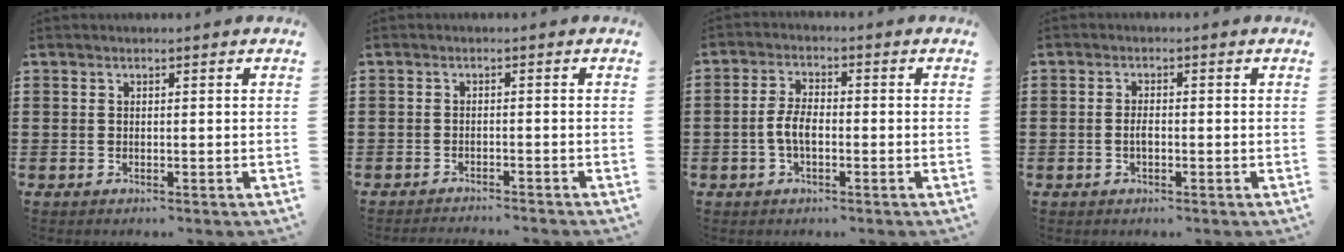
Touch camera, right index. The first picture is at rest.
{"total": 1.6, "force": [-1.6, -0.2, 0.0], "torque": [-0.003, 0.002, -0.032]}
{"total": 4.2, "force": [-1.1, 2.0, 3.5], "torque": [-0.085, 0.000, -0.027]}
{"total": 1.9, "force": [-0.4, 0.8, 1.7], "torque": [-0.033, 0.002, -0.008]}